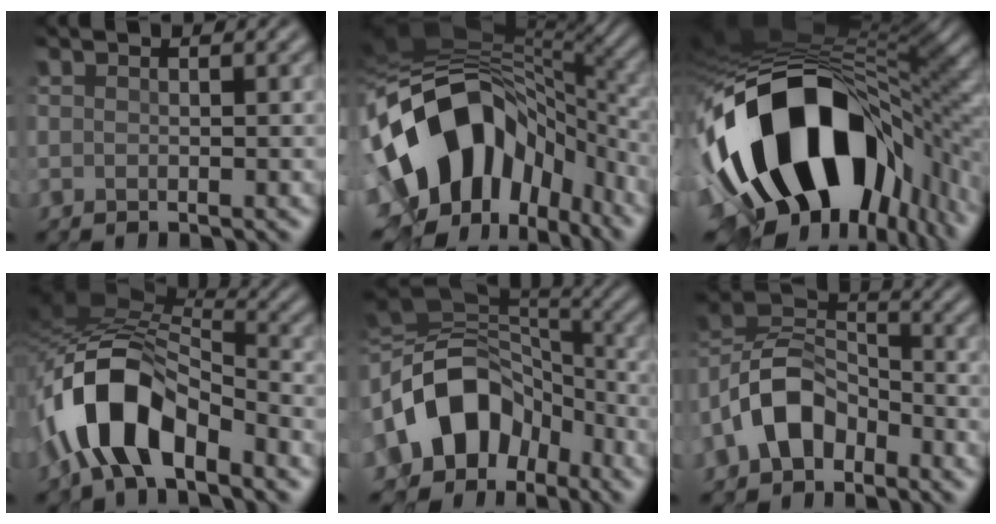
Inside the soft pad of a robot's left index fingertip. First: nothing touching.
{"total": 15.7, "force": [-3.6, 10.7, 10.9], "torque": [-0.200, -0.005, -0.054]}
{"total": 18.1, "force": [-5.9, 10.4, 13.6], "torque": [-0.240, -0.029, -0.073]}
{"total": 10.0, "force": [-4.5, 4.8, 7.6], "torque": [-0.150, 0.015, -0.086]}
{"total": 11.4, "force": [-3.2, 8.4, 7.0], "torque": [-0.130, 0.019, -0.068]}
{"total": 7.0, "force": [-3.6, 4.5, 4.0], "torque": [-0.076, 0.016, -0.084]}